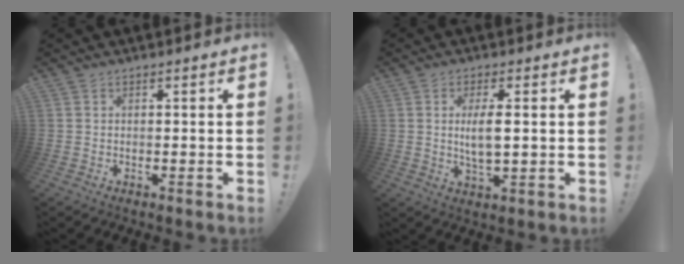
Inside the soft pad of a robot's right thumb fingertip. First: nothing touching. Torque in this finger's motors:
{"motor_torque": [0.21, 0.07, -0.01, 0.17, 0.02]}